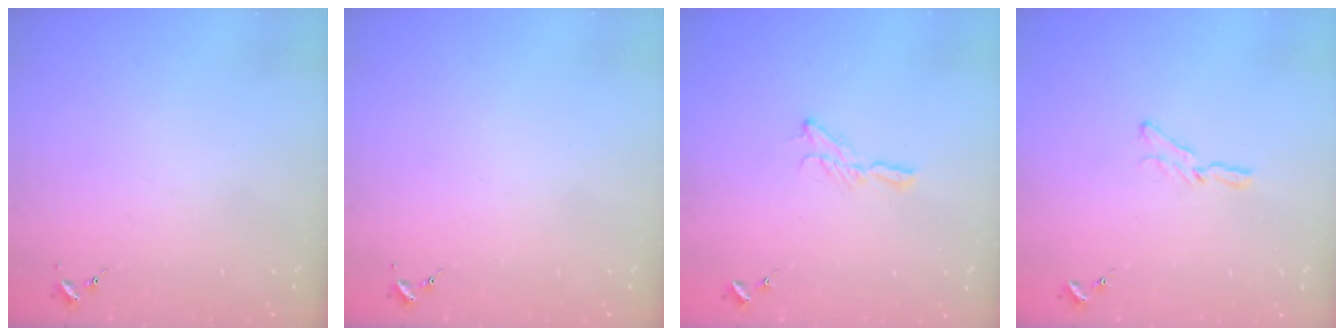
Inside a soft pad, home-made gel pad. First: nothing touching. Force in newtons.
{"total": 0.0}
{"total": 6.3, "press": 6.3, "slide": 0.3}
{"total": 5.6, "press": 5.6, "slide": 0.5}